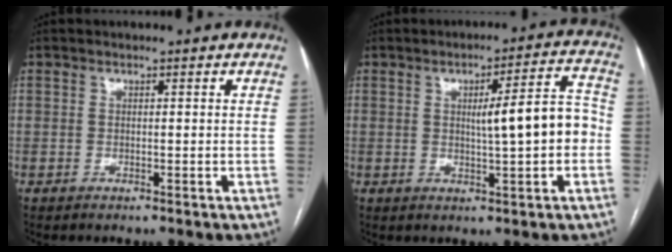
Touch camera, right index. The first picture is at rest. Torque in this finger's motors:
{"motor_torque": [0.64, 0.02, 0.29, 0.11]}